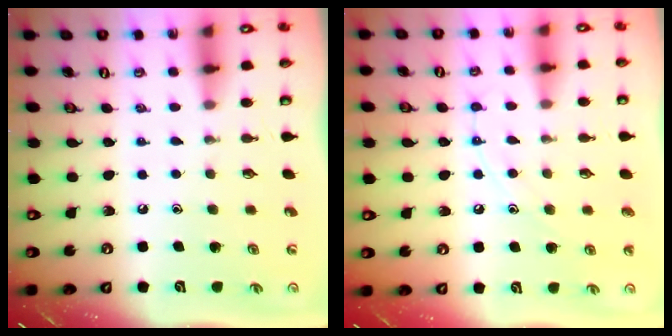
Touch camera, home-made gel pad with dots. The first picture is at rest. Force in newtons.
{"total": 9.3, "press": 9.3, "slide": 0.7}